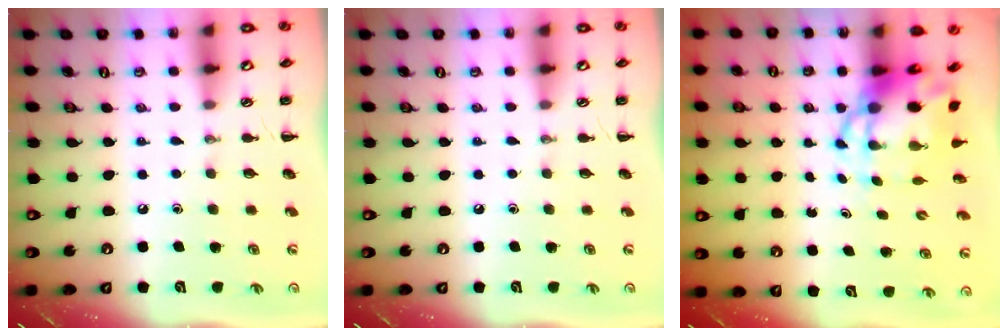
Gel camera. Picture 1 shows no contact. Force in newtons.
{"total": 0.0}
{"total": 7.3, "press": 7.0, "slide": 1.9}